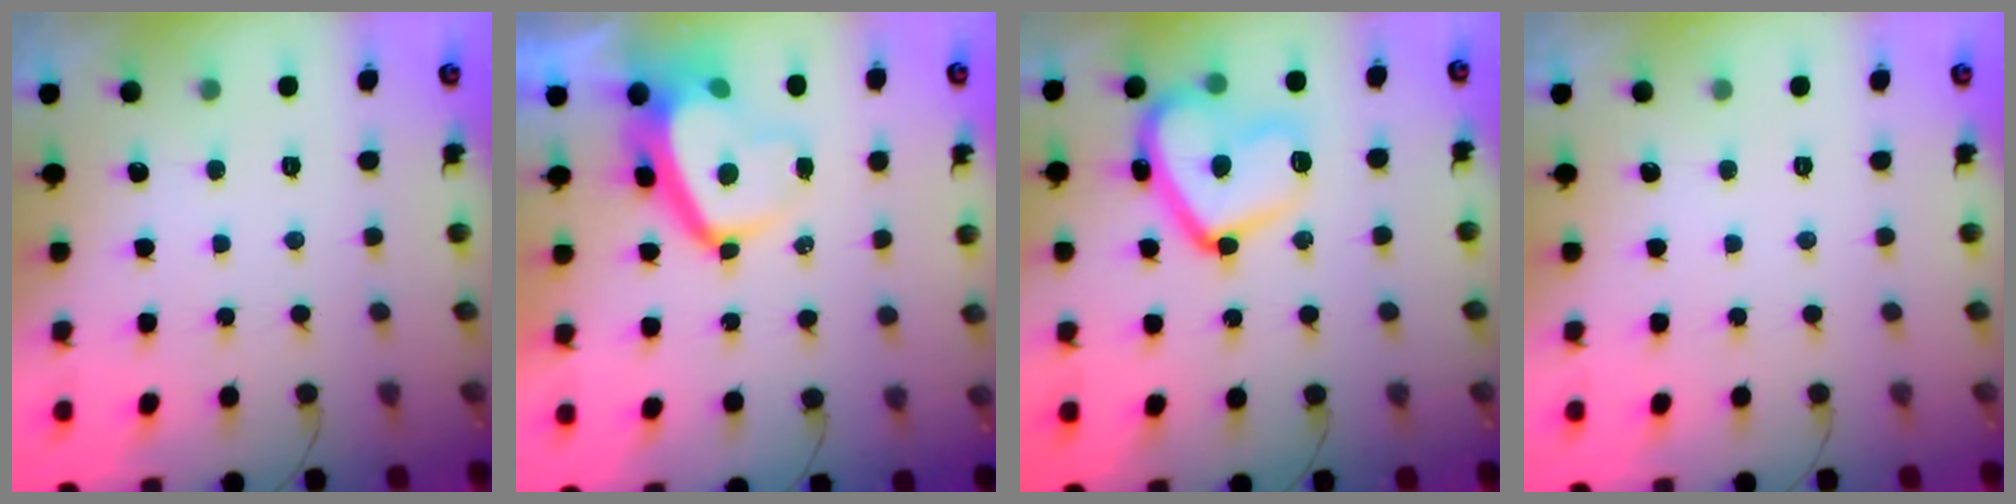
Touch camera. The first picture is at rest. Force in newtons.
{"total": 7.0, "press": 6.9, "slide": 0.9}
{"total": 17.6, "press": 17.6, "slide": 1.2}
{"total": 0.0}